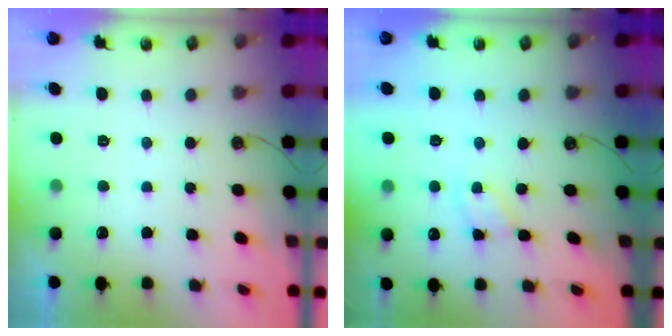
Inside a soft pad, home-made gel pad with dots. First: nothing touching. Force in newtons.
{"total": 1.9, "press": 1.9, "slide": 0.3}